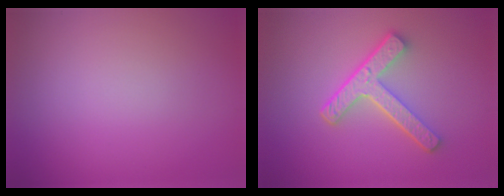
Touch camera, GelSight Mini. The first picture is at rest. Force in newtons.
{"total": 4.5, "press": 3.5, "slide": 2.8}